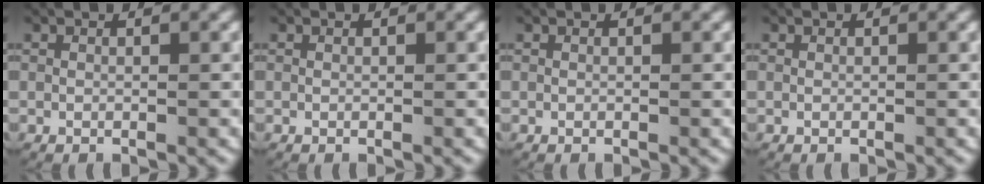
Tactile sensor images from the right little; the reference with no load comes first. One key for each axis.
{"total": 0.0}
{"total": 0.0}
{"total": 0.0}